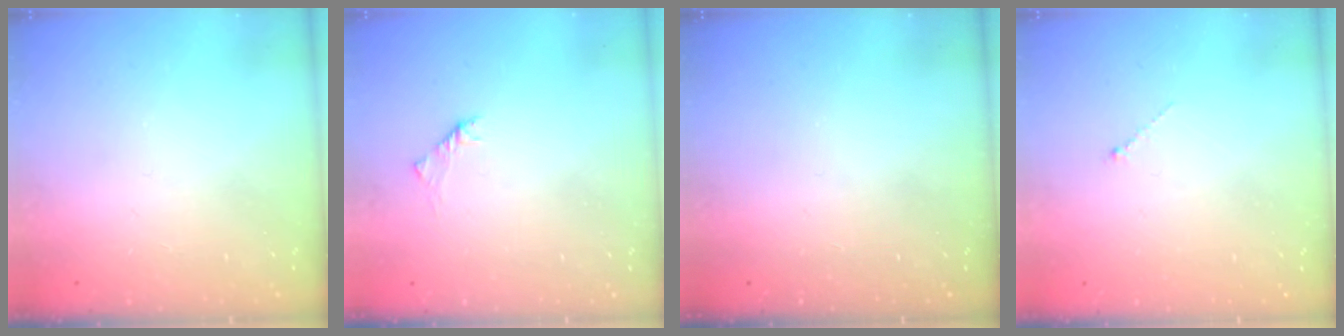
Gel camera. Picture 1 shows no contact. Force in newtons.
{"total": 2.0, "press": 1.9, "slide": 0.6}
{"total": 0.0}
{"total": 0.0}